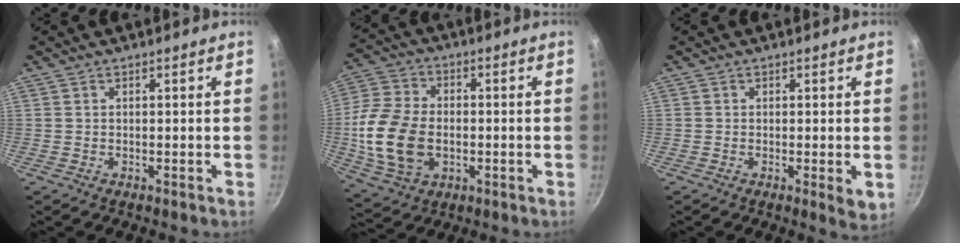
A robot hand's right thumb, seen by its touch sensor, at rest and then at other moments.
{"total": 15.9, "force": [-1.9, 11.0, 11.4], "torque": [-0.218, 0.012, -0.034]}
{"total": 2.9, "force": [-0.2, 1.0, 2.7], "torque": [-0.040, -0.010, -0.005]}